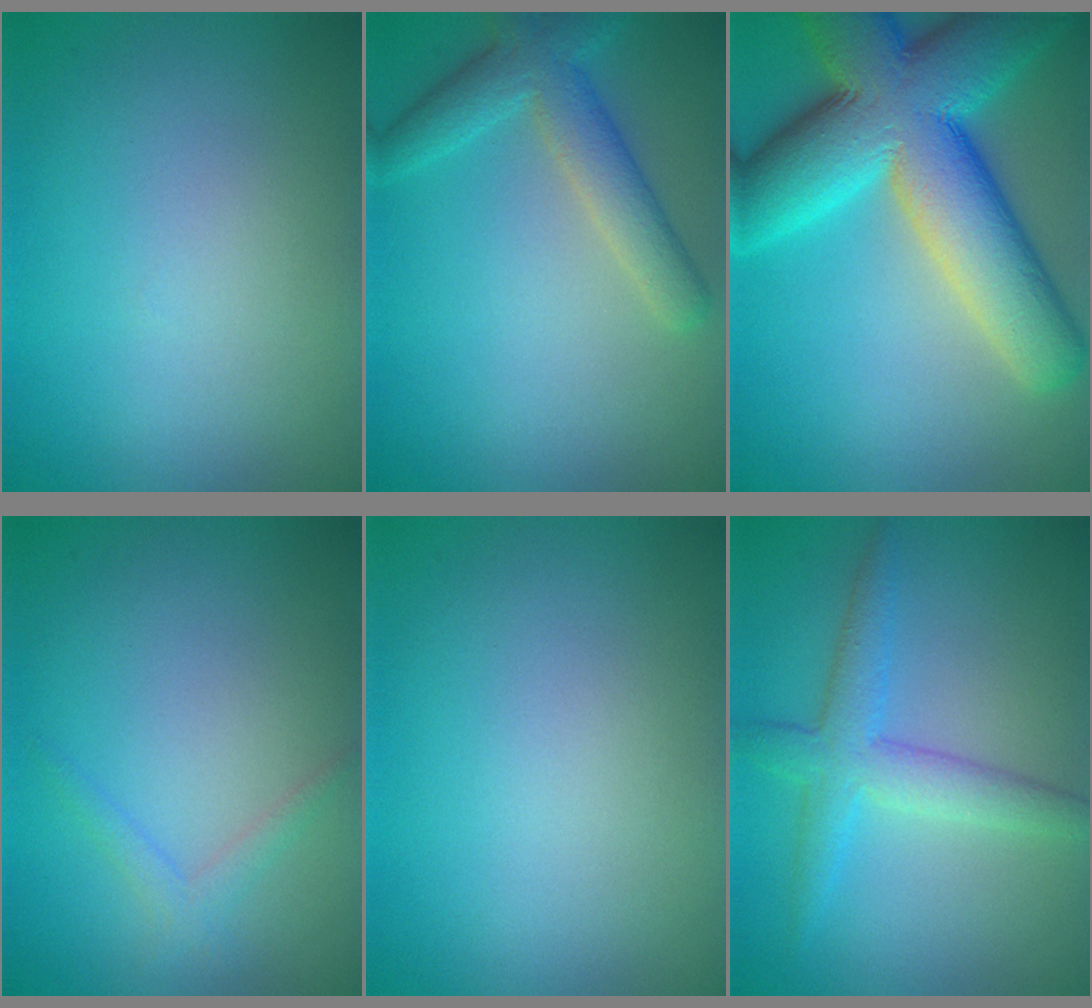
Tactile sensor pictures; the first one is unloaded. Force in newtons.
{"total": 4.2, "press": 4.2, "slide": 0.2}
{"total": 14.0, "press": 14.0, "slide": 0.7}
{"total": 1.3, "press": 1.3, "slide": 0.1}
{"total": 0.0}
{"total": 3.8, "press": 3.8, "slide": 0.0}